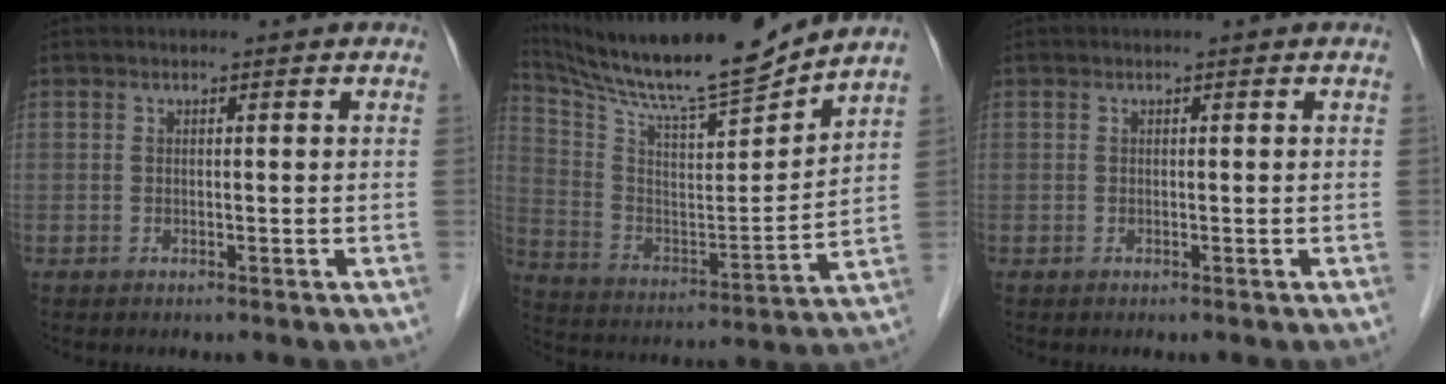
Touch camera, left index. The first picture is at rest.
{"total": 17.9, "force": [16.6, -0.1, 6.8], "torque": [-0.137, -0.029, 0.284]}
{"total": 0.0}